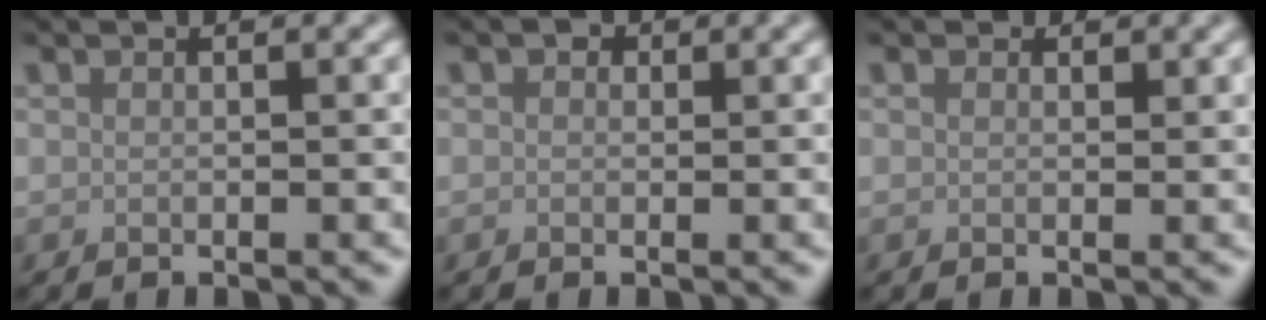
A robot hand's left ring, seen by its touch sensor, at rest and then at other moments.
{"total": 0.9, "force": [0.3, 0.8, 0.4], "torque": [-0.004, -0.004, -0.001]}
{"total": 0.6, "force": [0.4, 0.5, 0.2], "torque": [0.002, -0.004, 0.003]}